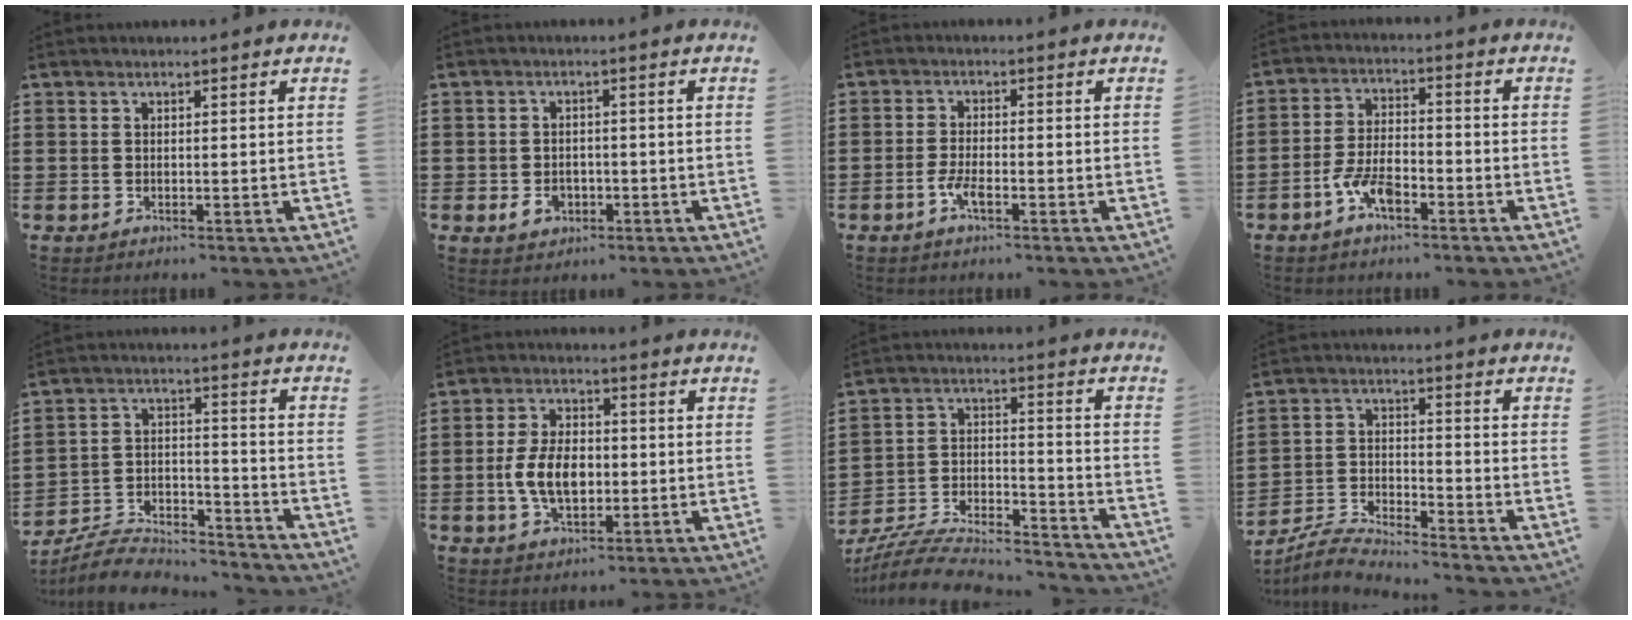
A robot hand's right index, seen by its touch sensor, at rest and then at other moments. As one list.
[{"total": 3.2, "force": [-1.1, 2.3, 1.8], "torque": [-0.037, 0.002, -0.021]}, {"total": 3.3, "force": [-1.6, 0.9, 2.8], "torque": [-0.069, -0.008, -0.034]}, {"total": 5.9, "force": [-3.3, 2.2, 4.3], "torque": [-0.104, -0.001, -0.069]}, {"total": 7.3, "force": [-6.9, 1.7, 1.4], "torque": [-0.034, 0.011, -0.138]}, {"total": 7.7, "force": [-1.1, 4.7, 6.0], "torque": [-0.128, 0.000, -0.026]}, {"total": 7.3, "force": [-6.8, 1.7, 2.0], "torque": [-0.042, 0.004, -0.135]}, {"total": 5.3, "force": [-5.2, 0.1, 0.5], "torque": [-0.026, 0.001, -0.110]}]